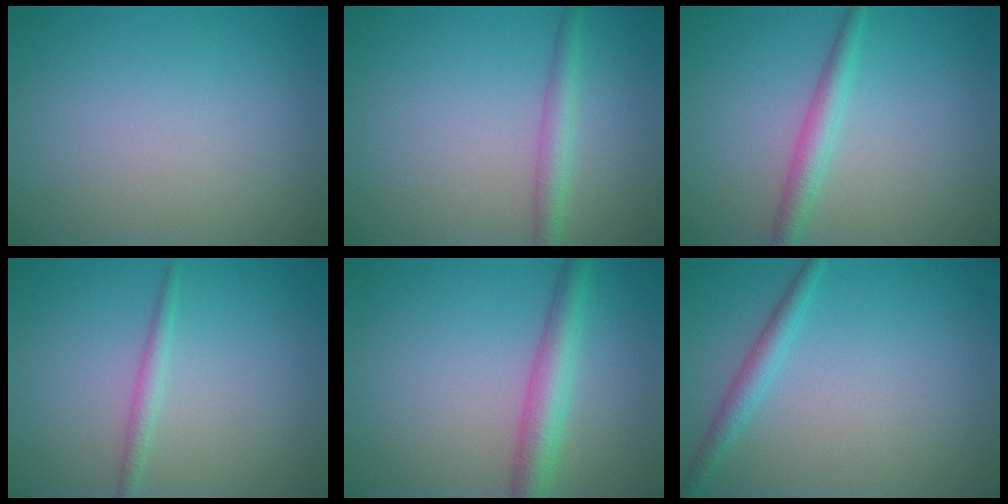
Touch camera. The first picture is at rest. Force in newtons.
{"total": 2.3, "press": 2.3, "slide": 0.1}
{"total": 2.3, "press": 2.3, "slide": 0.0}
{"total": 1.3, "press": 1.3, "slide": 0.1}
{"total": 4.0, "press": 4.0, "slide": 0.2}
{"total": 1.9, "press": 1.9, "slide": 0.1}